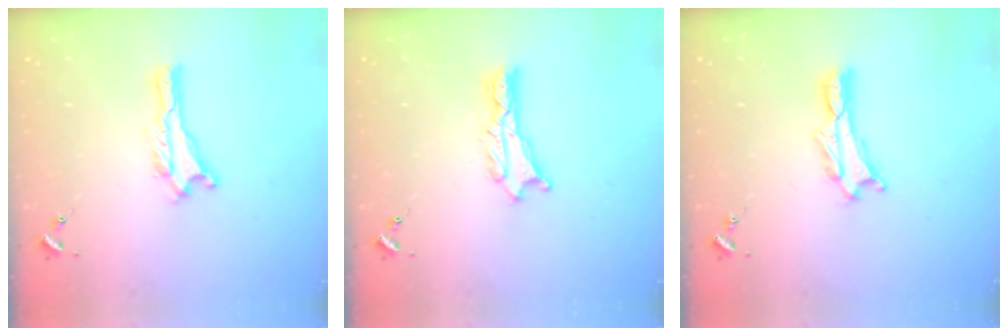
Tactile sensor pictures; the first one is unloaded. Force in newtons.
{"total": 1.8, "press": 1.7, "slide": 0.2}
{"total": 1.1, "press": 1.1, "slide": 0.2}